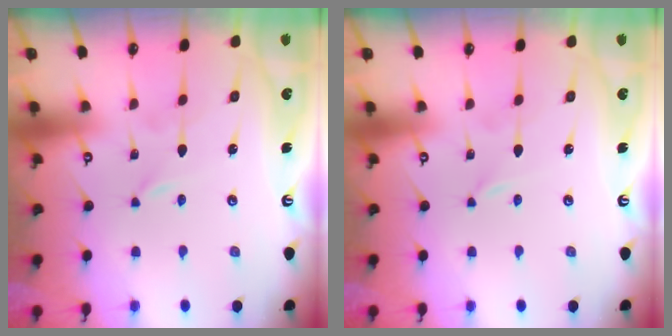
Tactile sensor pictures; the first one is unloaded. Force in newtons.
{"total": 0.0}